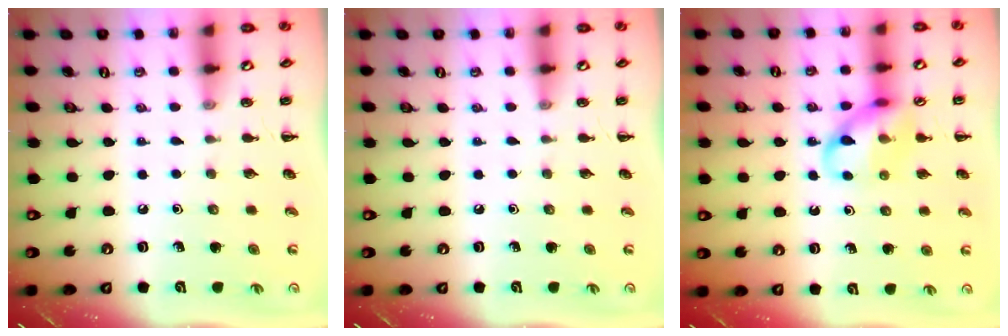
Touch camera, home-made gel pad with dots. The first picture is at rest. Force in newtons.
{"total": 0.0}
{"total": 11.5, "press": 11.3, "slide": 1.8}